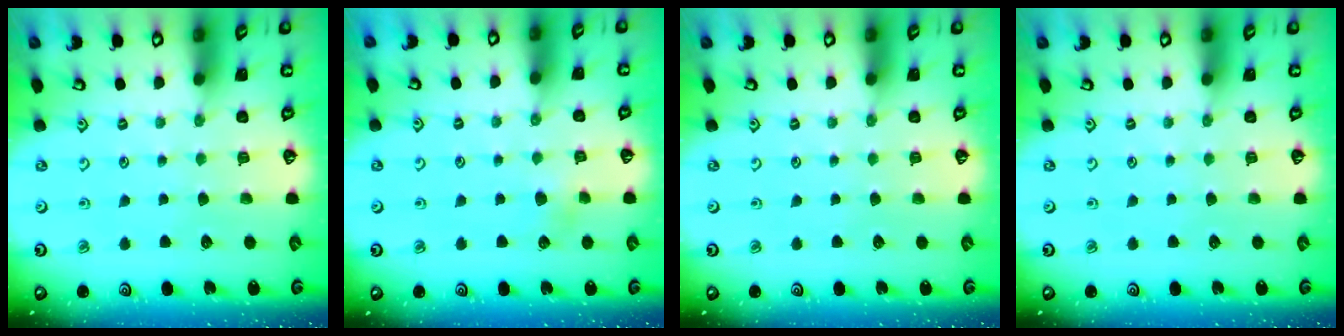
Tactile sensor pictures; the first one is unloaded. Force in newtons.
{"total": 3.4, "press": 3.3, "slide": 0.3}
{"total": 0.0}
{"total": 0.0}